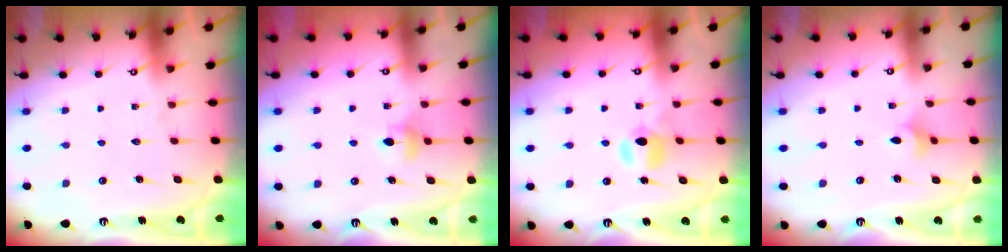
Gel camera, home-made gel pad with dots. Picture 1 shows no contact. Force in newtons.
{"total": 4.6, "press": 4.5, "slide": 0.9}
{"total": 6.7, "press": 6.6, "slide": 0.9}
{"total": 2.8, "press": 2.8, "slide": 0.6}